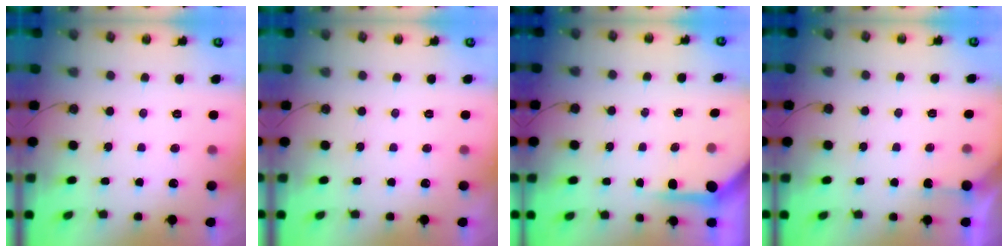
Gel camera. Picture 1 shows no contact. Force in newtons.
{"total": 0.0}
{"total": 4.6, "press": 4.5, "slide": 0.4}
{"total": 3.6, "press": 3.6, "slide": 0.3}